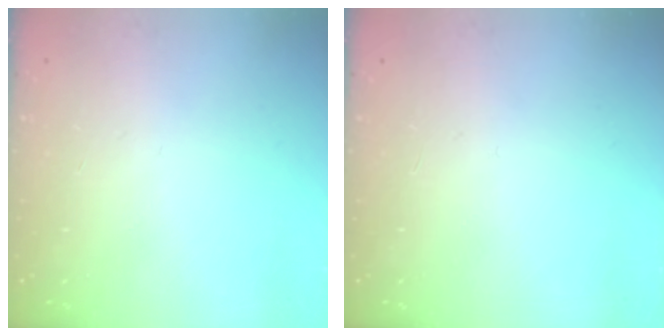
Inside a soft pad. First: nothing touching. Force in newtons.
{"total": 0.0}